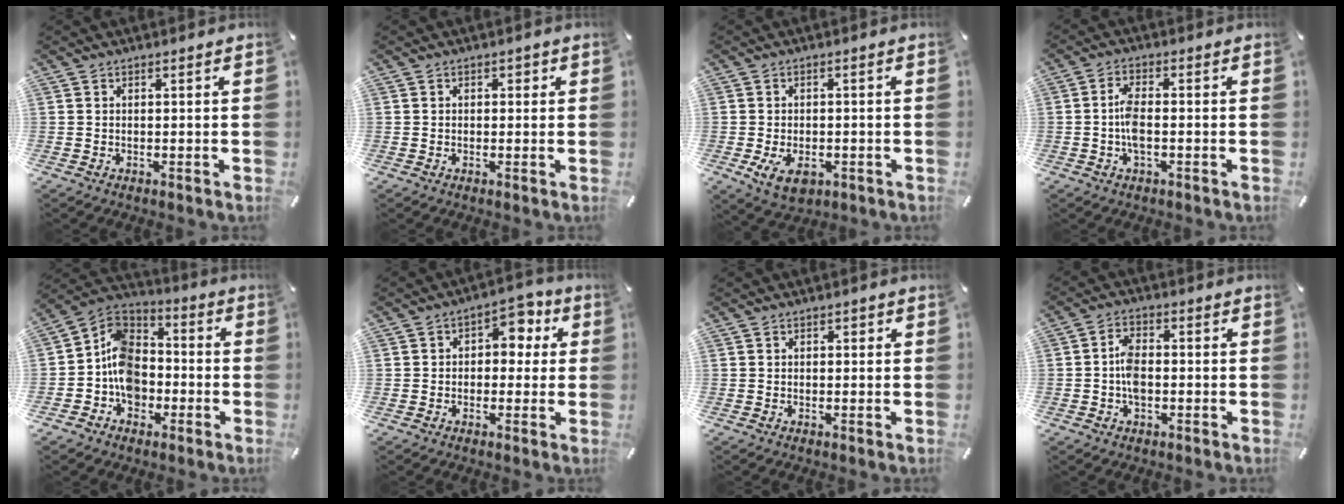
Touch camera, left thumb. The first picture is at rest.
{"total": 1.1, "force": [0.0, 1.0, 0.4], "torque": [0.001, 0.005, -0.004]}
{"total": 5.7, "force": [-2.0, 3.6, 3.9], "torque": [-0.072, 0.004, -0.039]}
{"total": 5.1, "force": [-0.9, 1.9, 4.6], "torque": [-0.102, 0.000, -0.022]}
{"total": 11.5, "force": [-3.6, 9.7, 4.8], "torque": [-0.113, 0.027, -0.065]}
{"total": 6.5, "force": [1.3, 5.0, 4.0], "torque": [-0.037, -0.007, 0.012]}
{"total": 0.8, "force": [0.0, 0.7, 0.2], "torque": [-0.004, 0.006, -0.002]}
{"total": 5.1, "force": [-1.0, 3.1, 3.9], "torque": [-0.075, 0.008, -0.017]}